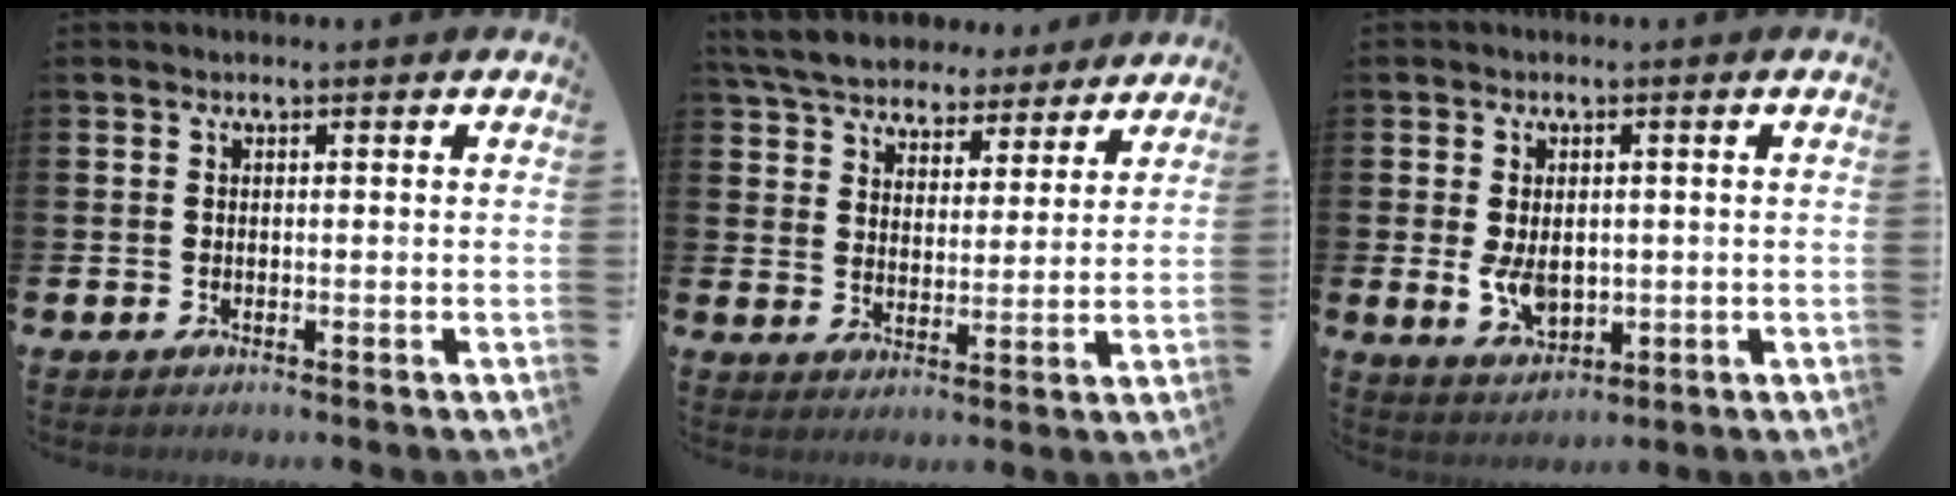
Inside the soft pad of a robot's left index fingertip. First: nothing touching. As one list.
[{"total": 6.8, "force": [6.4, 1.9, 1.1], "torque": [-0.056, -0.037, 0.115]}, {"total": 4.5, "force": [0.0, 2.9, 3.4], "torque": [-0.058, -0.002, -0.004]}]